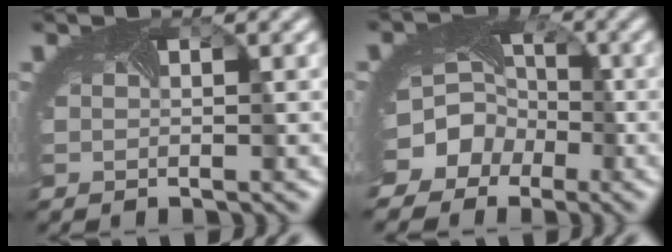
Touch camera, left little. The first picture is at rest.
{"total": 10.3, "force": [-4.1, 8.8, 3.7], "torque": [-0.078, -0.013, -0.083]}